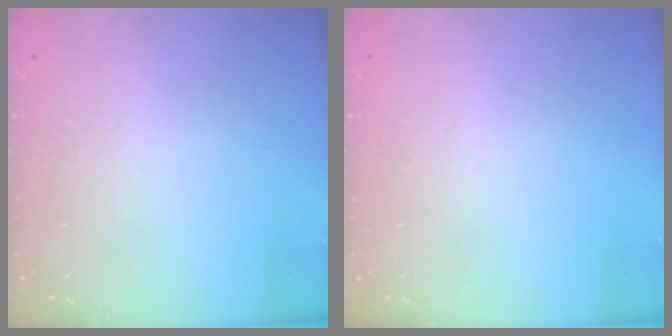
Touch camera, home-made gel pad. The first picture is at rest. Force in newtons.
{"total": 0.0}